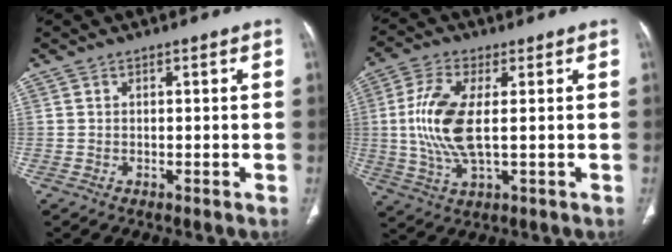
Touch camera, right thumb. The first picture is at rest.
{"total": 11.4, "force": [0.7, 4.4, 10.5], "torque": [-0.240, -0.006, 0.015]}